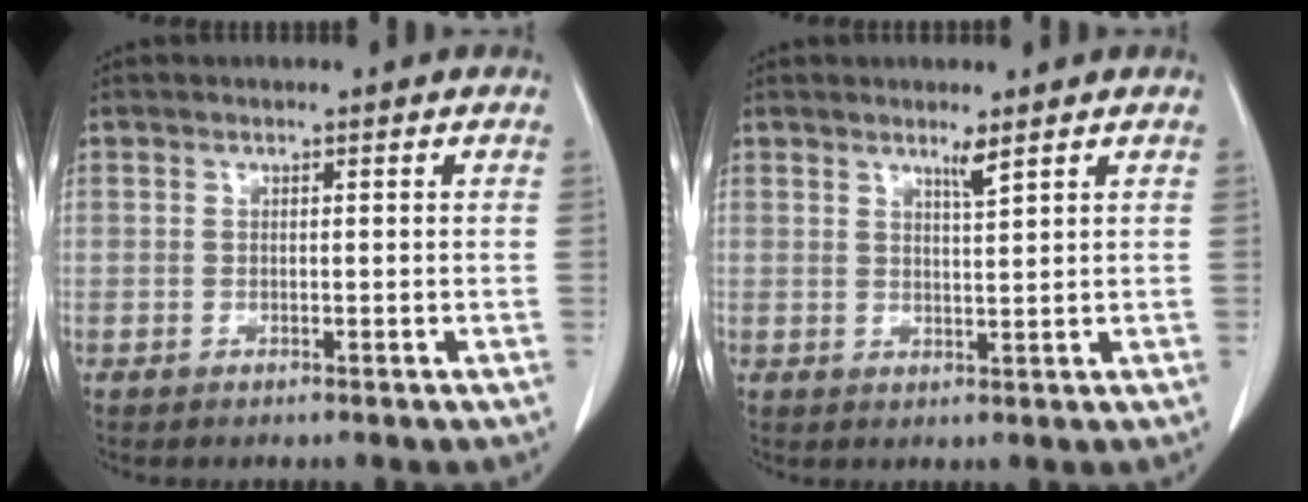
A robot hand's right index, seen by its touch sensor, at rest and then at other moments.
{"total": 2.1, "force": [1.6, -0.3, 1.4], "torque": [-0.025, -0.009, 0.031]}